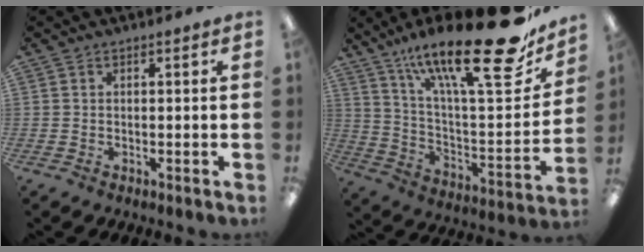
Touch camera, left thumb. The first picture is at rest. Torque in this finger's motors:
{"motor_torque": [0.79, 0.49, 1.31, -1.46, 0.14]}